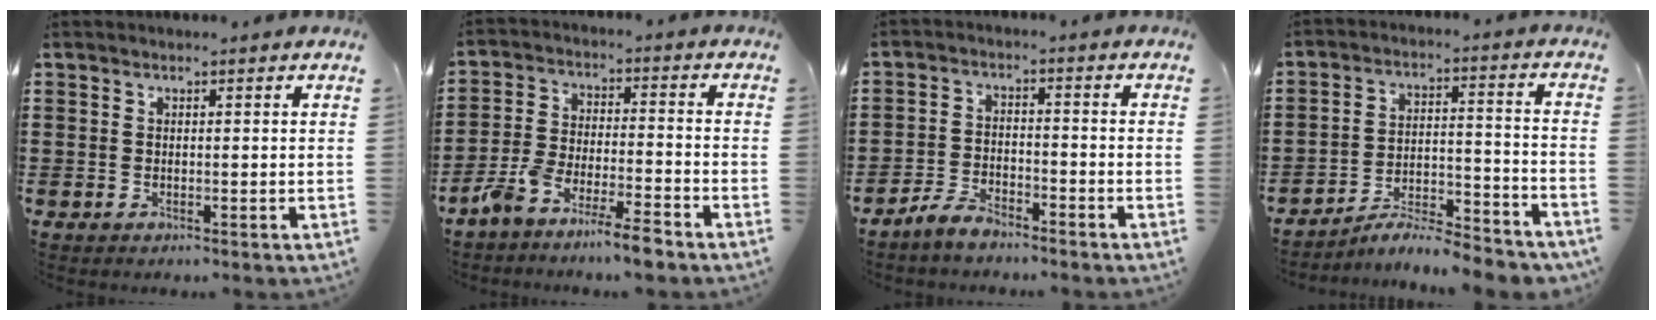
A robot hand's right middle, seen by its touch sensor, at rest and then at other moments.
{"total": 7.0, "force": [-6.3, 0.2, 3.1], "torque": [-0.075, -0.006, -0.125]}
{"total": 3.9, "force": [-3.7, 0.8, 1.1], "torque": [-0.034, 0.007, -0.078]}
{"total": 6.0, "force": [-5.8, 0.4, 1.7], "torque": [-0.024, 0.000, -0.111]}